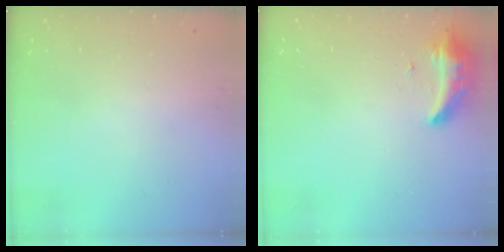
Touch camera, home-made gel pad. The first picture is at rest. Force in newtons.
{"total": 8.6, "press": 8.6, "slide": 0.3}